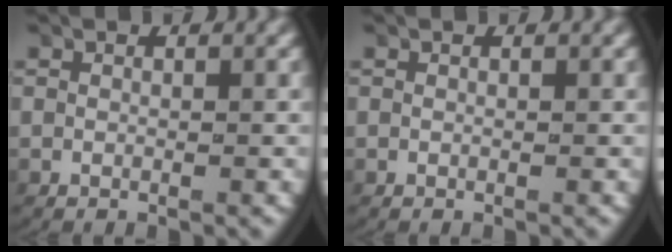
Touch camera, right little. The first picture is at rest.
{"total": 0.0}